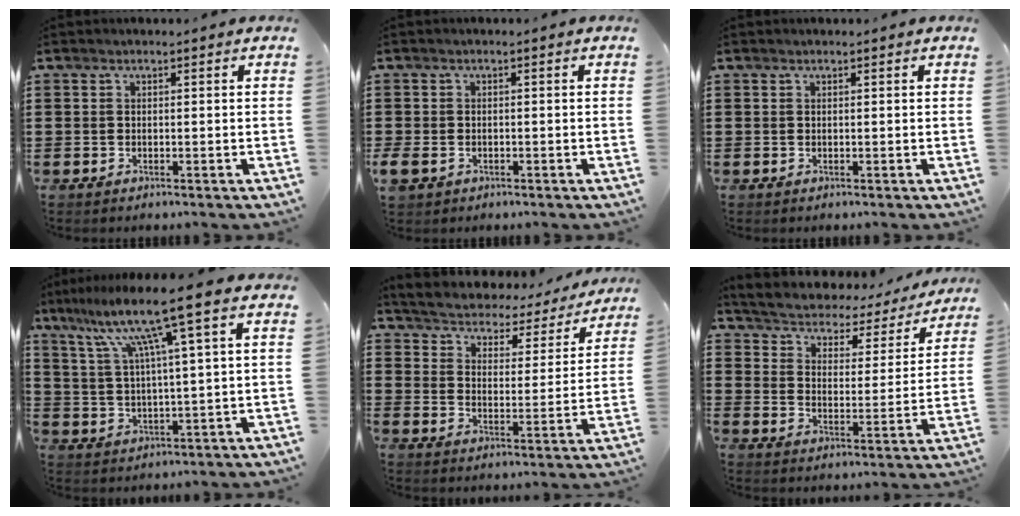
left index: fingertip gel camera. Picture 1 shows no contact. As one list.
[{"total": 1.5, "force": [-0.8, 1.1, 0.6], "torque": [-0.030, -0.003, -0.023]}, {"total": 0.0}, {"total": 10.9, "force": [6.5, -0.5, 8.8], "torque": [-0.186, -0.015, 0.105]}, {"total": 2.9, "force": [2.9, 0.6, -0.1], "torque": [-0.022, -0.028, 0.038]}, {"total": 2.6, "force": [2.4, 0.9, 0.3], "torque": [-0.027, -0.024, 0.030]}]